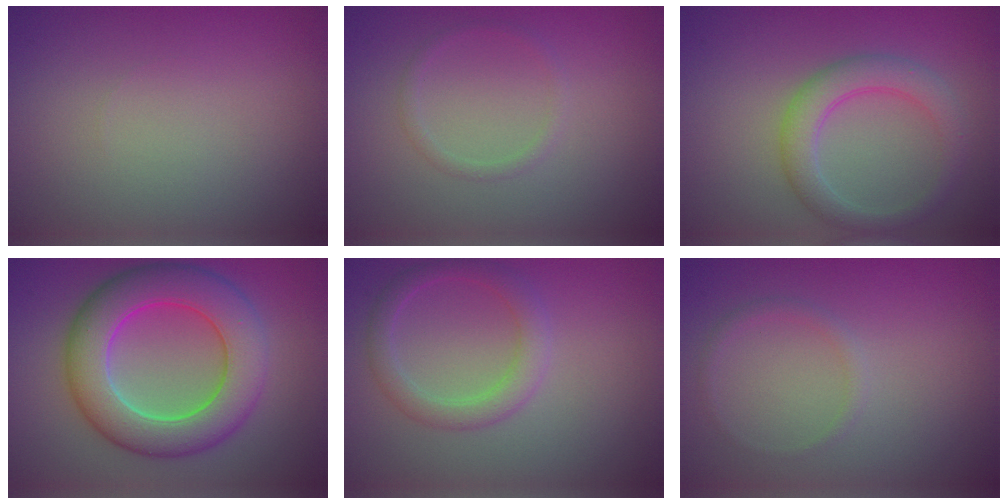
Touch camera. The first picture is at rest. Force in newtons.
{"total": 1.0, "press": 1.0, "slide": 0.1}
{"total": 3.7, "press": 3.7, "slide": 0.2}
{"total": 9.1, "press": 9.1, "slide": 0.4}
{"total": 2.7, "press": 2.7, "slide": 0.1}
{"total": 0.9, "press": 0.9, "slide": 0.1}